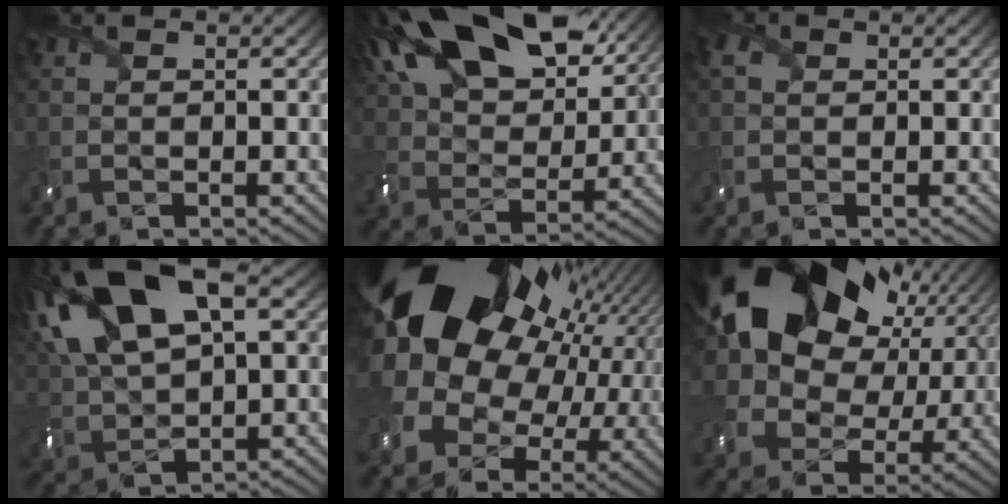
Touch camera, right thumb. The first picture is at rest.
{"total": 20.9, "force": [11.2, 11.5, 13.4], "torque": [-0.283, 0.053, 0.171]}
{"total": 1.8, "force": [0.5, 1.4, 1.0], "torque": [-0.026, 0.004, 0.003]}
{"total": 17.3, "force": [6.9, 8.5, 13.4], "torque": [-0.309, 0.020, 0.127]}
{"total": 23.3, "force": [5.3, 16.7, 15.3], "torque": [-0.284, -0.024, 0.095]}
{"total": 21.0, "force": [6.8, 14.7, 13.3], "torque": [-0.250, 0.019, 0.122]}